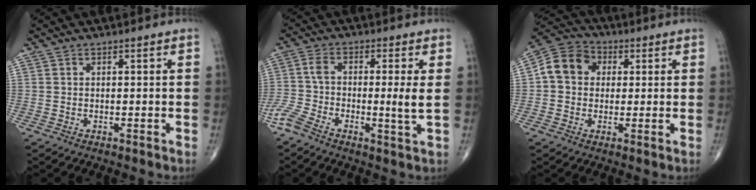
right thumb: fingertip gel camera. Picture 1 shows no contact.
{"total": 7.8, "force": [-1.9, 1.3, 7.4], "torque": [-0.168, 0.007, -0.048]}
{"total": 9.1, "force": [1.3, 7.6, 4.8], "torque": [-0.069, 0.019, 0.010]}